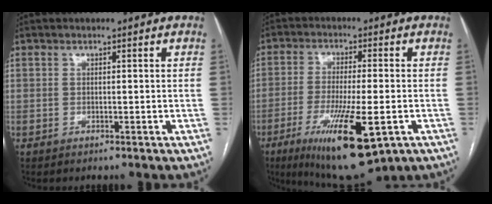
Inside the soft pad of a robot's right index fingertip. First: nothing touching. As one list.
[{"total": 15.0, "force": [-6.6, 2.8, 13.2], "torque": [-0.220, -0.037, -0.098]}]